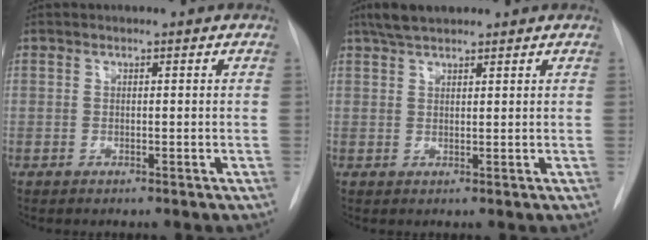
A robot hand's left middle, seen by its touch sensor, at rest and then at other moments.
{"total": 4.1, "force": [3.3, 1.1, 2.1], "torque": [-0.045, 0.013, 0.061]}